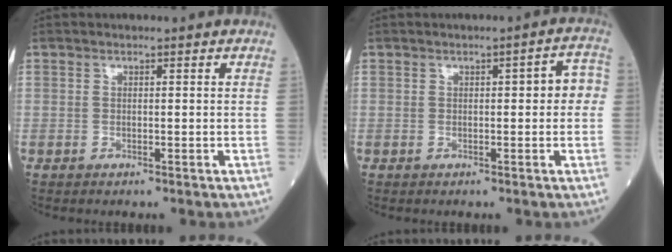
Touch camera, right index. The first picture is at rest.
{"total": 3.9, "force": [0.2, 1.3, 3.7], "torque": [-0.036, 0.021, -0.003]}